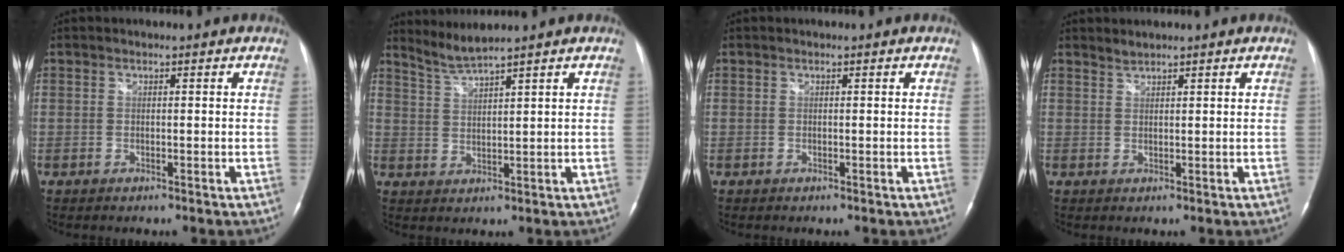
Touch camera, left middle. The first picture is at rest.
{"total": 3.5, "force": [3.2, -1.4, 0.6], "torque": [-0.023, -0.007, 0.073]}
{"total": 0.0}
{"total": 1.1, "force": [1.0, -0.1, -0.1], "torque": [-0.002, 0.001, 0.023]}